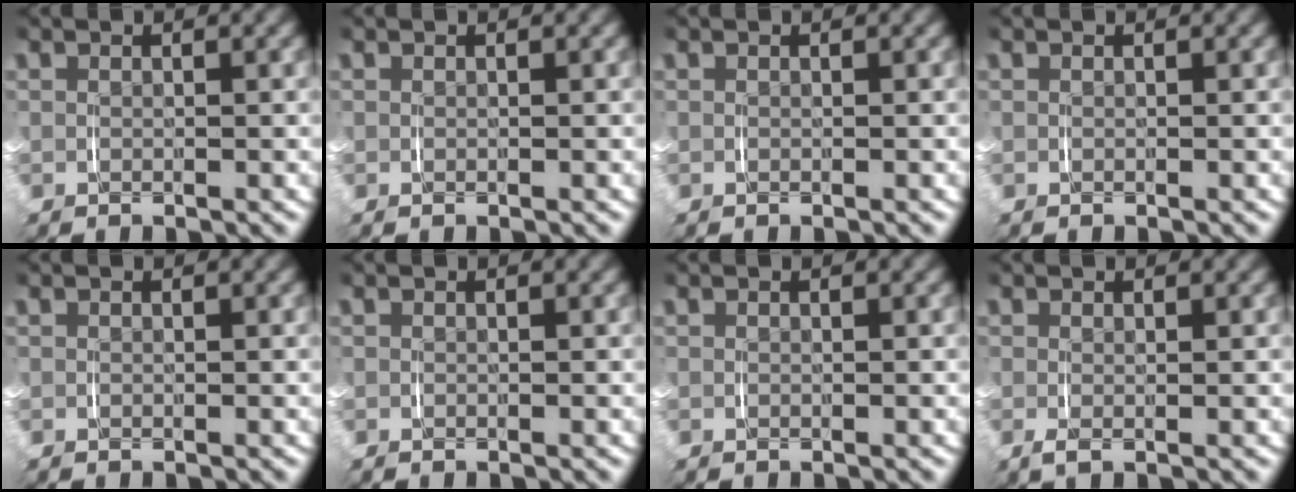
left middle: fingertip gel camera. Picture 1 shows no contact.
{"total": 0.0}
{"total": 0.0}
{"total": 0.0}
{"total": 0.0}
{"total": 0.0}
{"total": 0.0}
{"total": 0.6, "force": [-0.1, -0.2, 0.6], "torque": [-0.008, -0.003, -0.002]}